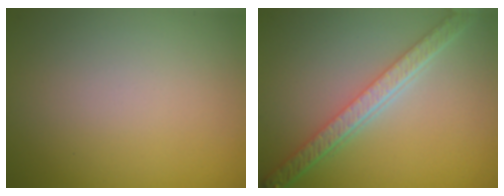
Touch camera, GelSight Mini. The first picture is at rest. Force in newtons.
{"total": 5.4, "press": 4.2, "slide": 3.4}